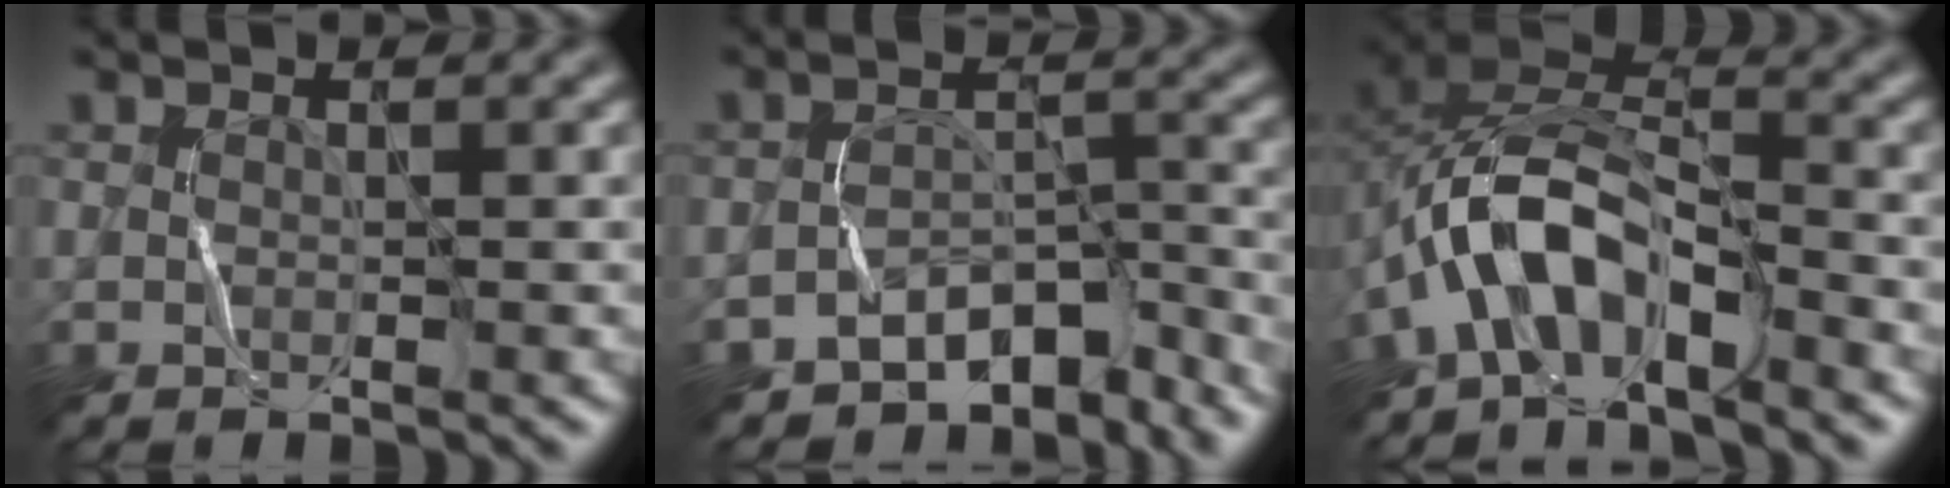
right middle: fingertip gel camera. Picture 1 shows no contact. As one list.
[{"total": 5.9, "force": [-5.1, 2.6, 1.5], "torque": [-0.003, 0.000, -0.081]}, {"total": 7.1, "force": [-3.8, 3.3, 5.0], "torque": [-0.091, 0.019, -0.078]}]